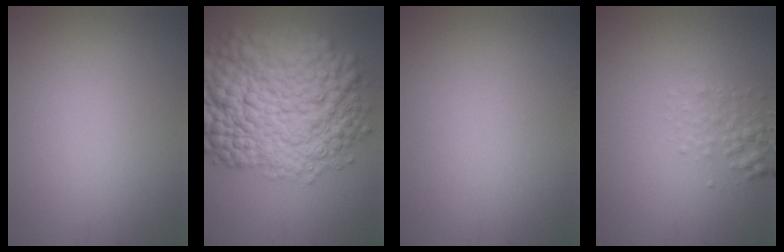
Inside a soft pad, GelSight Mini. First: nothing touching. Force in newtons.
{"total": 13.8, "press": 13.8, "slide": 0.4}
{"total": 0.0}
{"total": 1.7, "press": 1.7, "slide": 0.1}